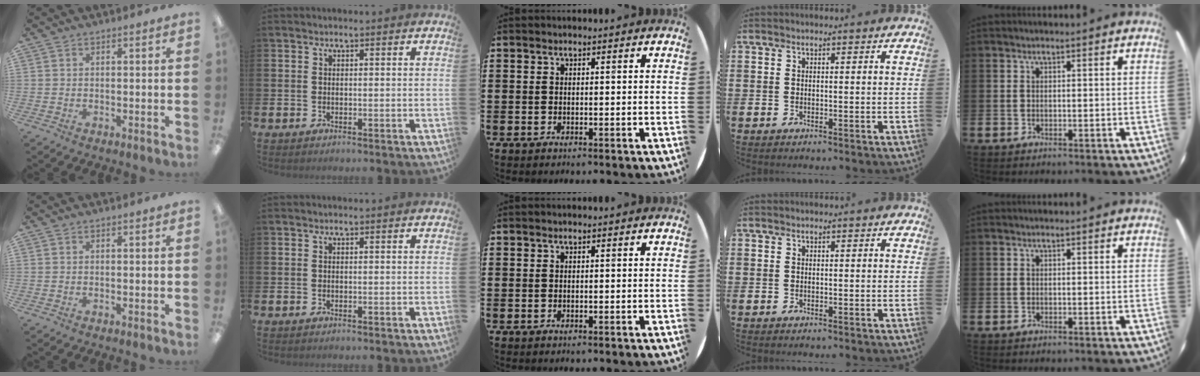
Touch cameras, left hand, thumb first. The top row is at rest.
{}